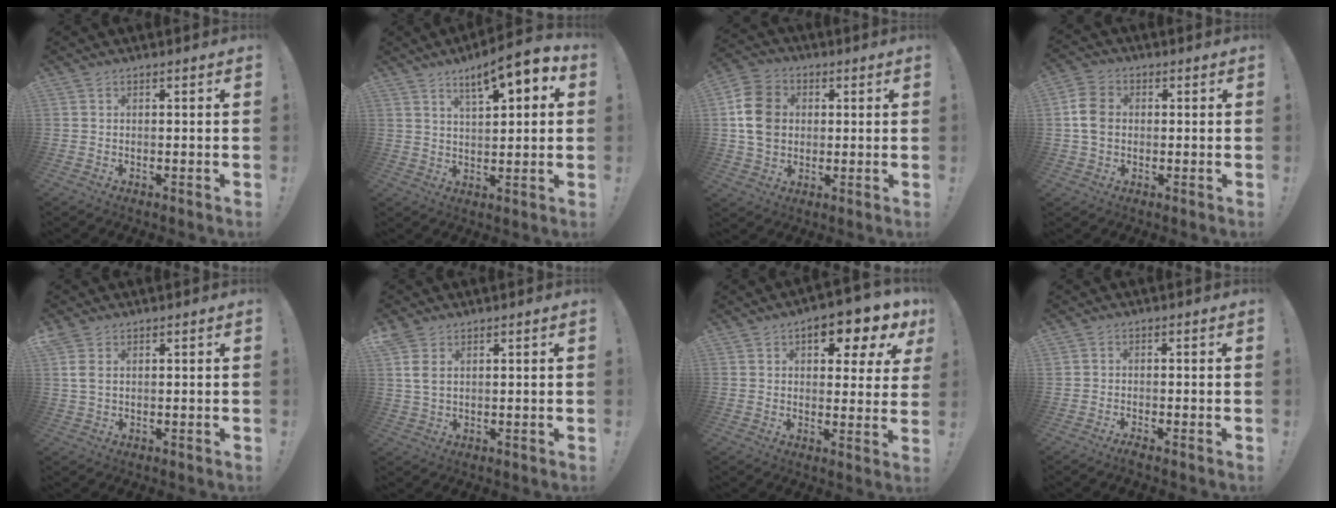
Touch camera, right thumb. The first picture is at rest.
{"total": 9.8, "force": [5.5, 2.4, 7.8], "torque": [-0.117, -0.031, 0.090]}
{"total": 12.9, "force": [1.3, 10.6, 7.1], "torque": [-0.119, 0.007, 0.030]}
{"total": 7.8, "force": [-0.1, 6.1, 4.9], "torque": [-0.101, 0.015, 0.001]}
{"total": 3.7, "force": [1.6, 2.0, 2.6], "torque": [-0.054, -0.002, 0.028]}
{"total": 4.8, "force": [2.1, 2.7, 3.4], "torque": [-0.070, -0.005, 0.039]}
{"total": 8.6, "force": [4.2, 4.1, 6.2], "torque": [-0.078, -0.023, 0.070]}
{"total": 1.9, "force": [-1.7, -0.1, 0.9], "torque": [-0.020, 0.008, -0.028]}